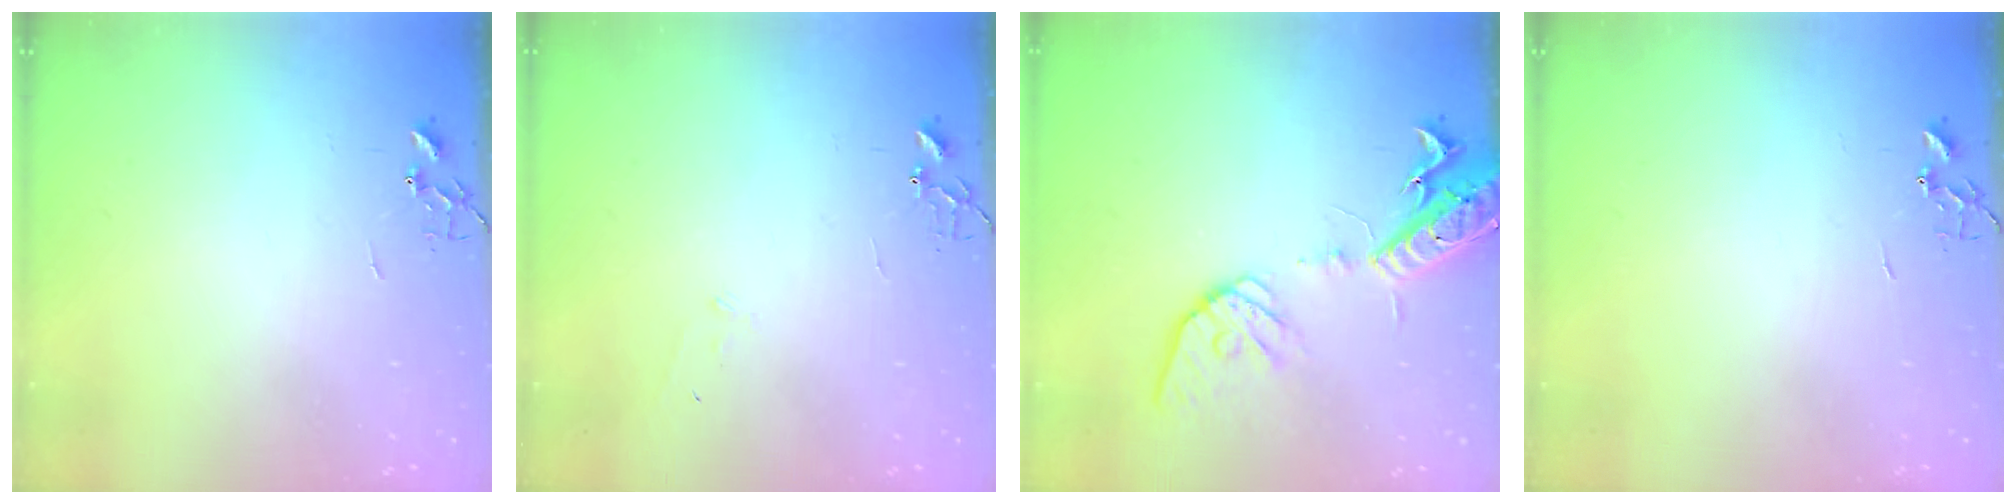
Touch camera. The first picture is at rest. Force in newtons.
{"total": 5.6, "press": 5.6, "slide": 0.7}
{"total": 17.5, "press": 17.1, "slide": 3.5}
{"total": 0.0}